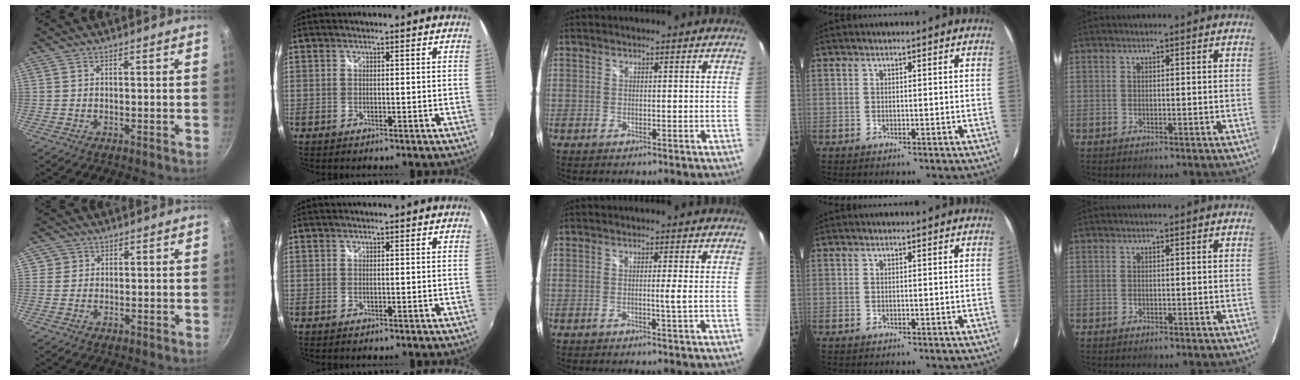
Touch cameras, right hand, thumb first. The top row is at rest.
{"thumb": {"total": 2.1, "force": [0.4, 2.1, 0.2], "torque": [0.019, 0.003, 0.001]}, "middle": {"total": 1.2, "force": [-0.2, -0.6, 1.0], "torque": [-0.008, -0.008, -0.006]}}